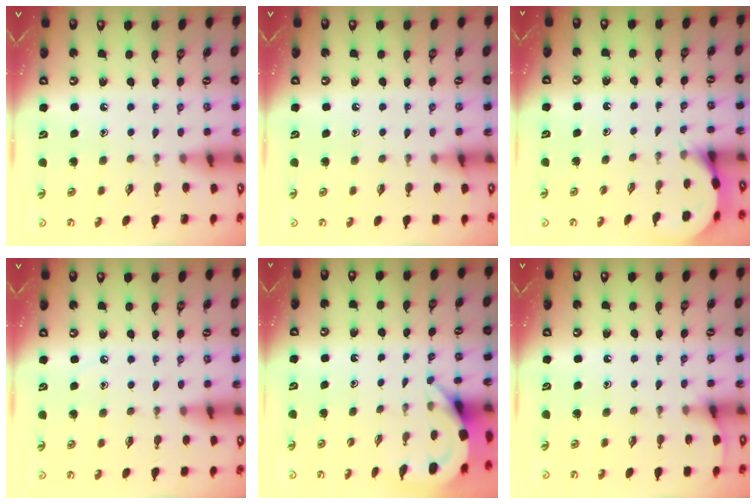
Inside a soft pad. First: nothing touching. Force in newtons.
{"total": 3.0, "press": 2.9, "slide": 0.5}
{"total": 3.0, "press": 3.0, "slide": 0.2}
{"total": 3.7, "press": 3.6, "slide": 0.6}
{"total": 3.7, "press": 3.7, "slide": 0.3}
{"total": 4.0, "press": 4.0, "slide": 0.3}